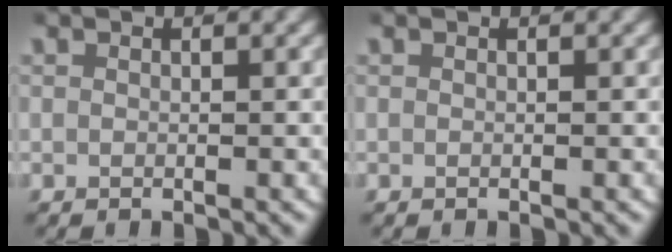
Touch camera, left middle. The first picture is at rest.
{"total": 0.0}